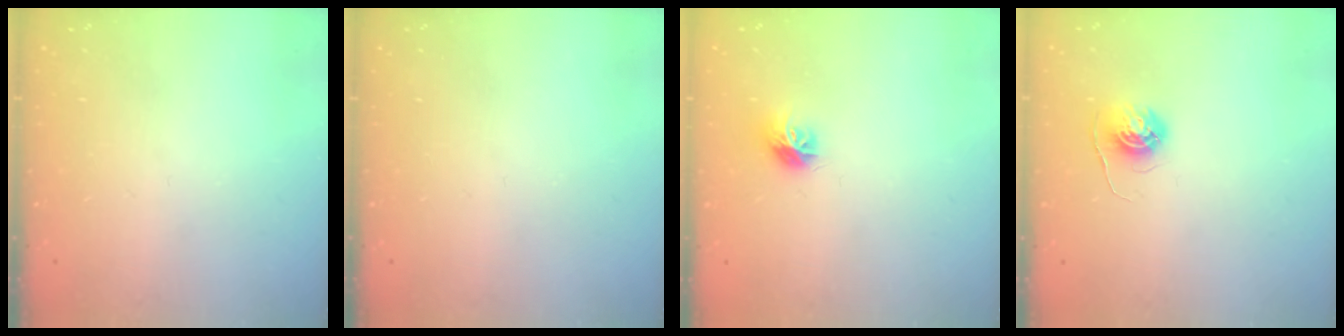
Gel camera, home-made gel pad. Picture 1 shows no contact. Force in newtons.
{"total": 0.0}
{"total": 7.7, "press": 7.7, "slide": 0.2}
{"total": 5.6, "press": 5.5, "slide": 0.4}